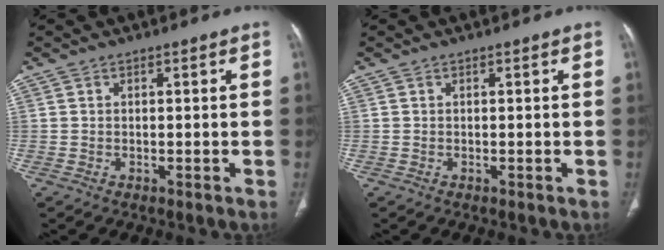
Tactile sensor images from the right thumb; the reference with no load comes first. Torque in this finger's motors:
{"motor_torque": [0.11, -0.06, 0.27, -0.19, -0.01]}